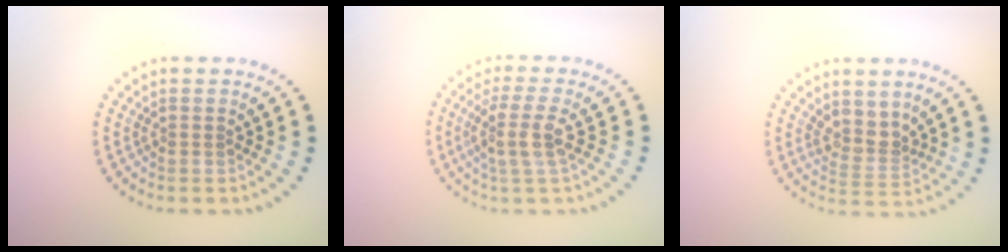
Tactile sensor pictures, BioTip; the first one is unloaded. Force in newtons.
{"total": 3.0, "press": 2.3, "slide": 1.9}
{"total": 2.7, "press": 2.1, "slide": 1.7}